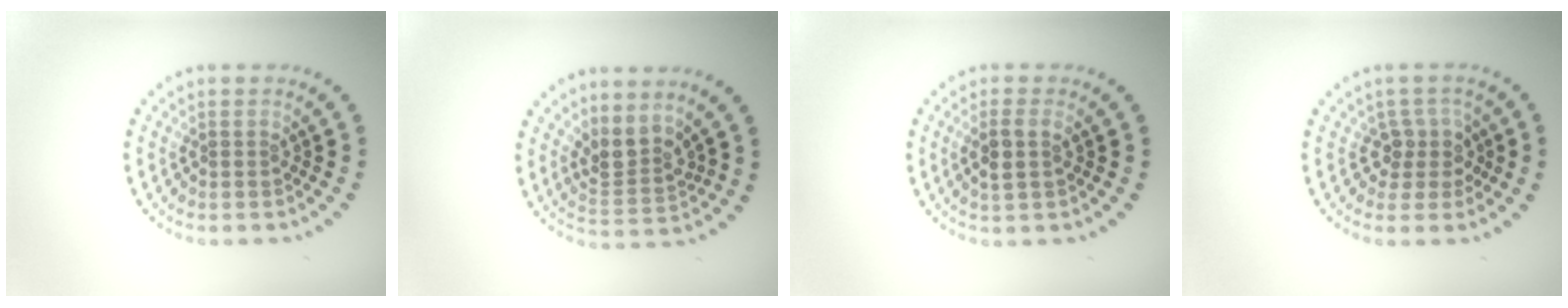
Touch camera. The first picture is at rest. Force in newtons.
{"total": 2.9, "press": 2.1, "slide": 2.0}
{"total": 1.9, "press": 1.8, "slide": 0.6}
{"total": 2.3, "press": 1.8, "slide": 1.3}